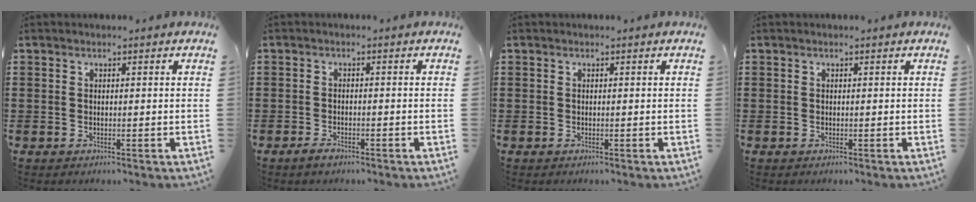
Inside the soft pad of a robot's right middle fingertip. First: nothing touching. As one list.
[{"total": 1.4, "force": [-1.1, 0.6, 0.7], "torque": [-0.016, 0.001, -0.022]}, {"total": 0.0}, {"total": 0.0}]